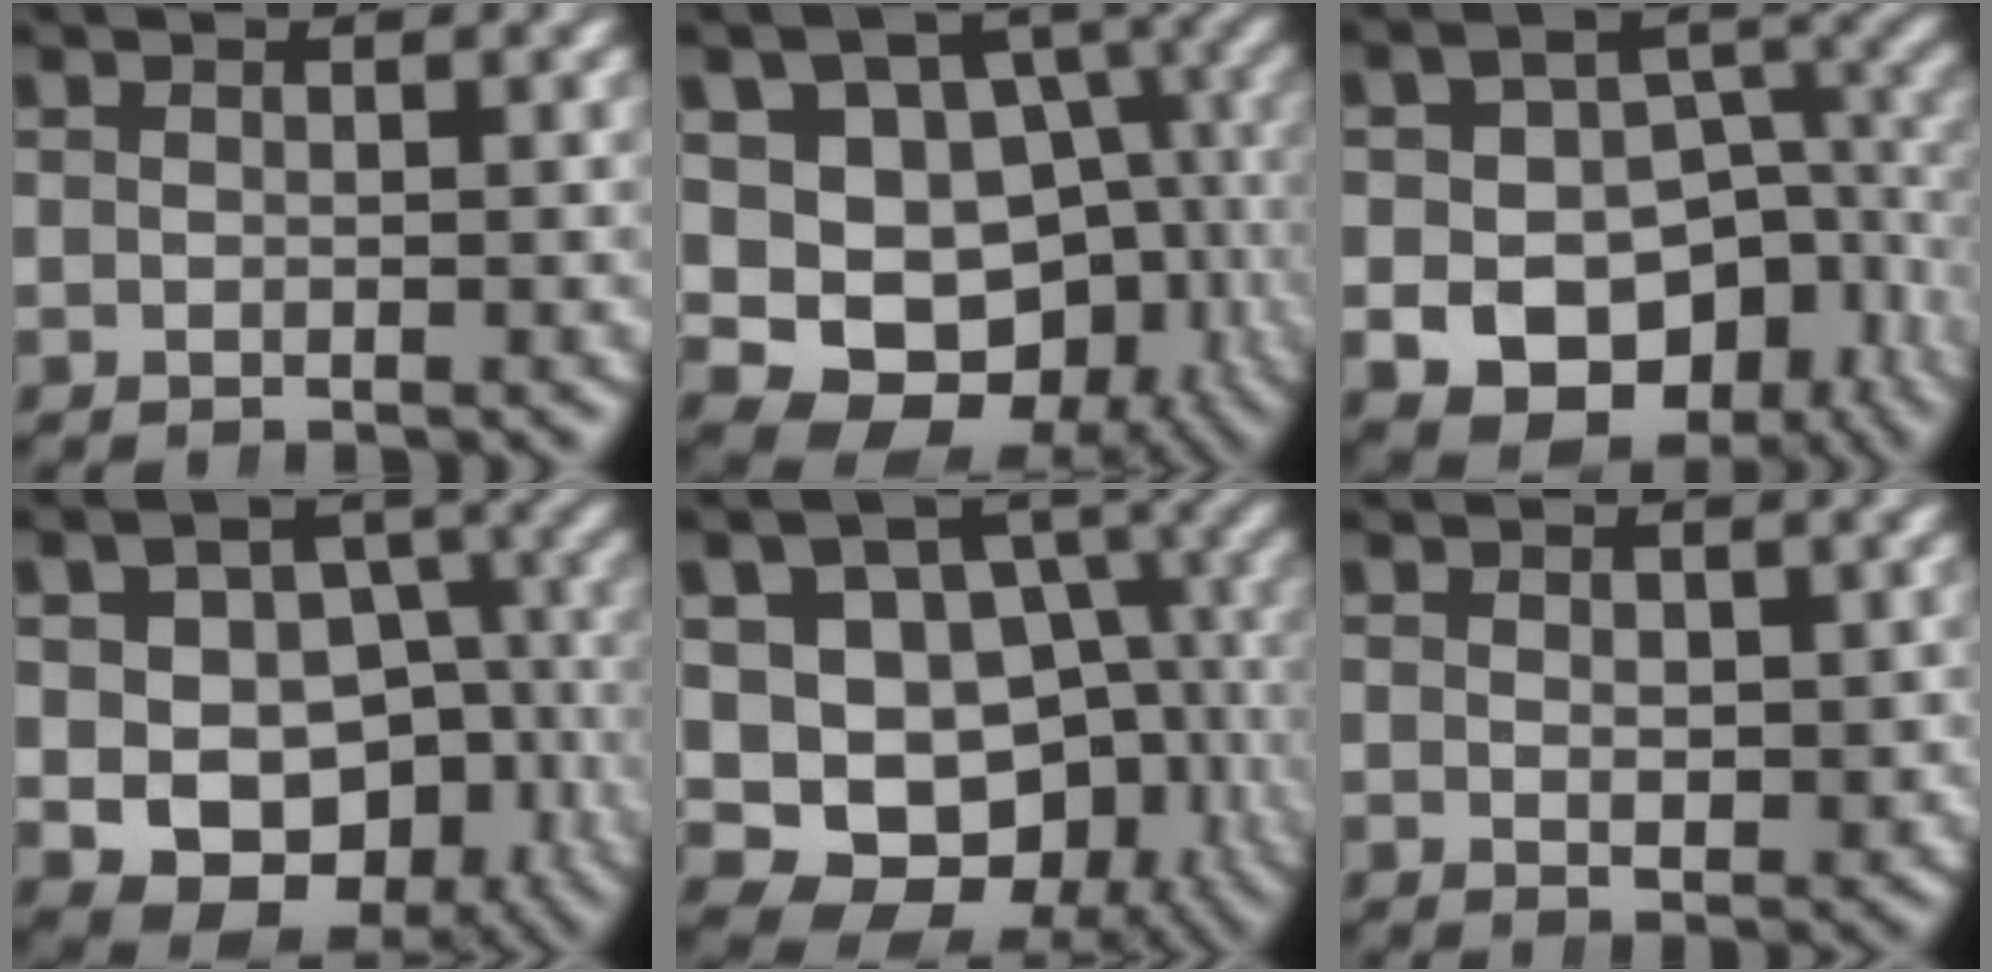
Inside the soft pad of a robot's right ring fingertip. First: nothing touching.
{"total": 17.6, "force": [-3.2, 14.8, 8.9], "torque": [-0.195, -0.081, -0.037]}
{"total": 15.0, "force": [-4.3, 11.7, 8.3], "torque": [-0.142, -0.067, -0.047]}
{"total": 13.0, "force": [-3.1, 10.7, 6.8], "torque": [-0.136, -0.067, -0.029]}
{"total": 19.4, "force": [-3.9, 16.5, 9.3], "torque": [-0.216, -0.094, -0.046]}
{"total": 1.6, "force": [0.2, 0.9, 1.3], "torque": [-0.016, -0.014, 0.014]}